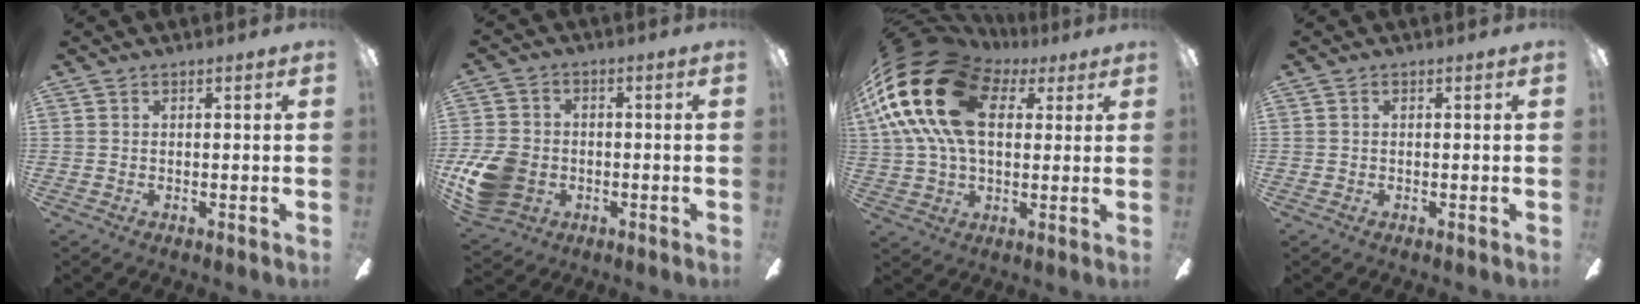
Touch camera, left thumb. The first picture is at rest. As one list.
[{"total": 11.7, "force": [-3.5, 9.0, 6.6], "torque": [-0.138, 0.028, -0.059]}, {"total": 25.5, "force": [7.4, 16.1, 18.3], "torque": [-0.384, -0.015, 0.123]}, {"total": 0.0}]